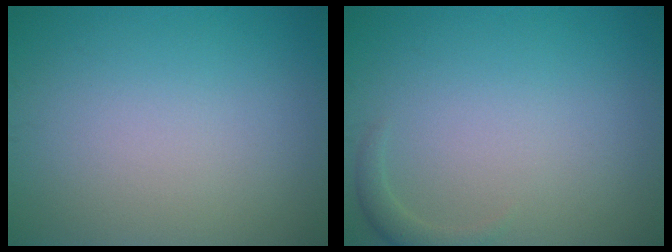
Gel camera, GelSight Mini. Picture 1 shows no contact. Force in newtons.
{"total": 1.2, "press": 1.2, "slide": 0.2}